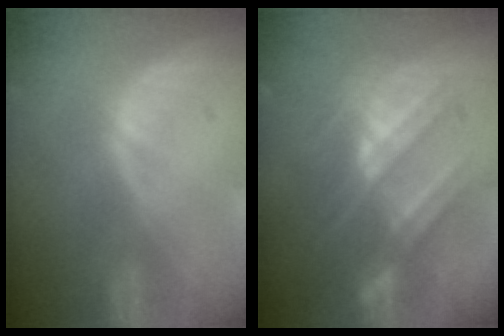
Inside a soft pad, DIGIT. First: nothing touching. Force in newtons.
{"total": 8.1, "press": 8.0, "slide": 0.6}